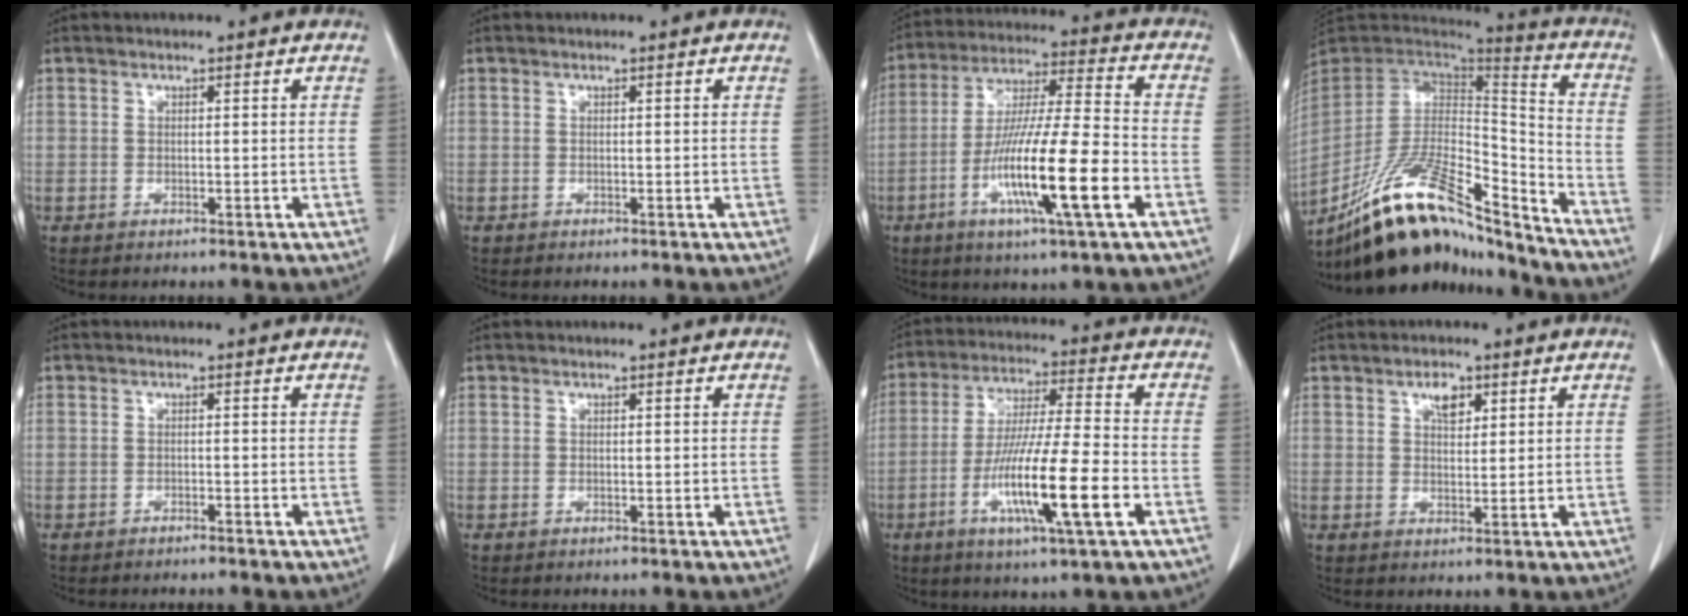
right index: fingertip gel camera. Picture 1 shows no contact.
{"total": 0.0}
{"total": 16.8, "force": [-5.9, 0.6, 15.7], "torque": [-0.293, -0.016, -0.105]}
{"total": 21.4, "force": [-16.5, 5.2, 12.6], "torque": [-0.223, 0.021, -0.289]}
{"total": 1.6, "force": [-1.4, 0.0, 0.6], "torque": [-0.011, 0.000, -0.017]}
{"total": 0.0}
{"total": 14.6, "force": [-5.0, 0.4, 13.8], "torque": [-0.260, -0.018, -0.091]}
{"total": 3.1, "force": [1.7, 1.6, 2.1], "torque": [-0.036, 0.001, 0.030]}